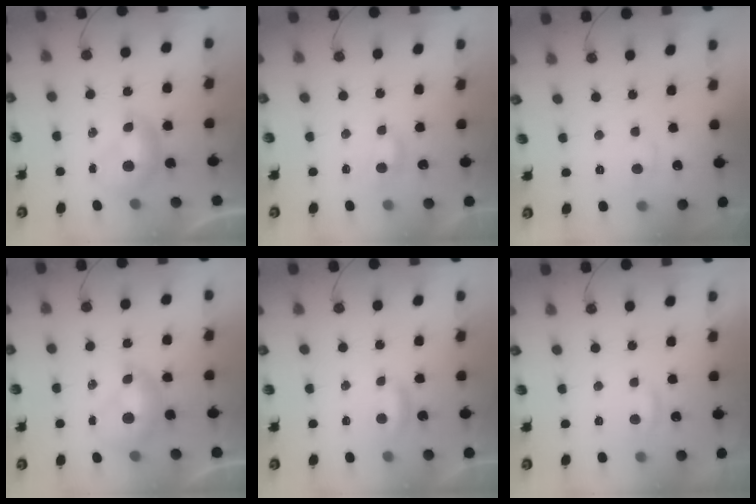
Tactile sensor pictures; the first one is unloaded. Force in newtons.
{"total": 1.7, "press": 1.7, "slide": 0.4}
{"total": 0.8, "press": 0.4, "slide": 0.6}
{"total": 1.5, "press": 1.4, "slide": 0.4}
{"total": 2.0, "press": 2.0, "slide": 0.4}
{"total": 0.6, "press": 0.1, "slide": 0.6}